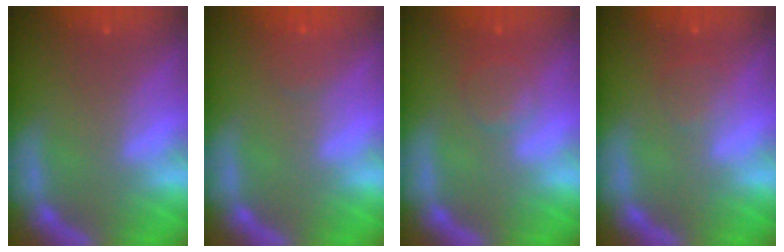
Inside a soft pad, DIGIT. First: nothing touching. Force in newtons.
{"total": 1.4}
{"total": 2.4}
{"total": 1.5}